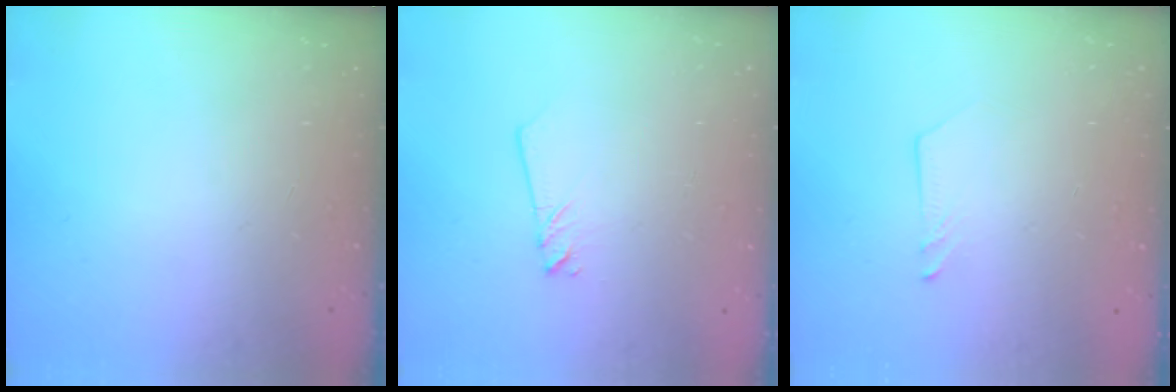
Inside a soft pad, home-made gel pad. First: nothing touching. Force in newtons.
{"total": 2.0, "press": 2.0, "slide": 0.1}
{"total": 1.2, "press": 1.2, "slide": 0.1}